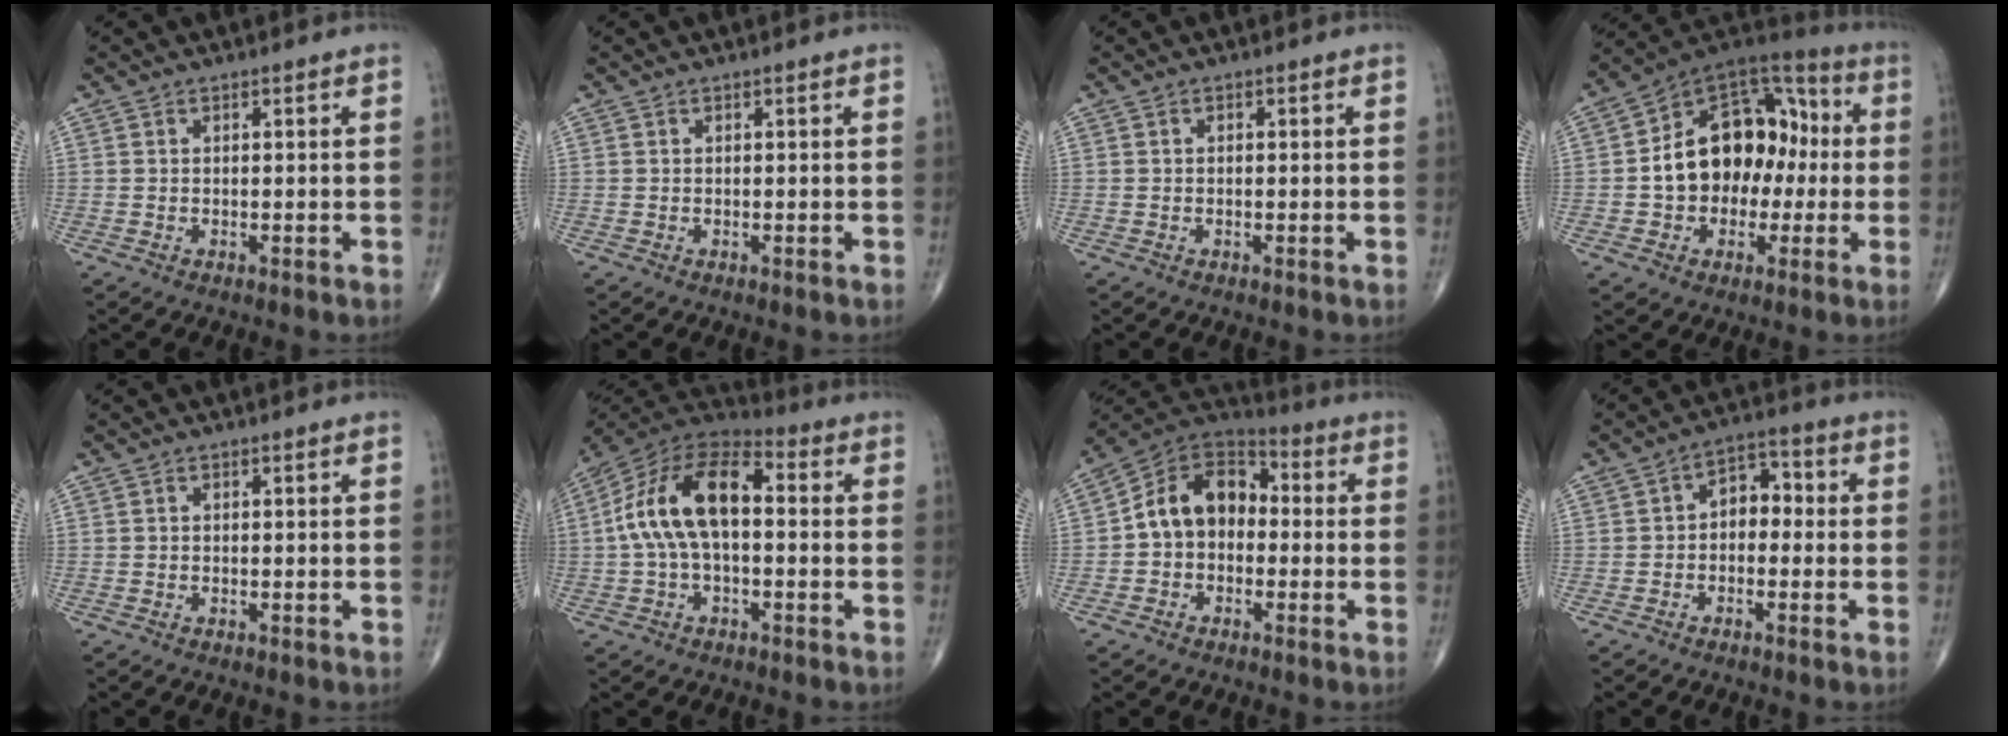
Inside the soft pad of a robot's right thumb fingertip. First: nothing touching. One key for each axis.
{"total": 0.0}
{"total": 0.5, "fx": 0.1, "fy": 0.3, "fz": 0.4, "tx": -0.004, "ty": 0.001, "tz": 0.001}
{"total": 18.4, "fx": -0.7, "fy": 13.2, "fz": 12.8, "tx": -0.153, "ty": 0.046, "tz": -0.016}
{"total": 0.0}
{"total": 16.2, "fx": 0.7, "fy": 8.6, "fz": 13.7, "tx": -0.254, "ty": 0.045, "tz": 0.000}
{"total": 12.7, "fx": -0.5, "fy": 9.4, "fz": 8.5, "tx": -0.114, "ty": 0.044, "tz": -0.029}
{"total": 6.1, "fx": -0.4, "fy": 4.3, "fz": 4.4, "tx": -0.037, "ty": 0.028, "tz": -0.022}